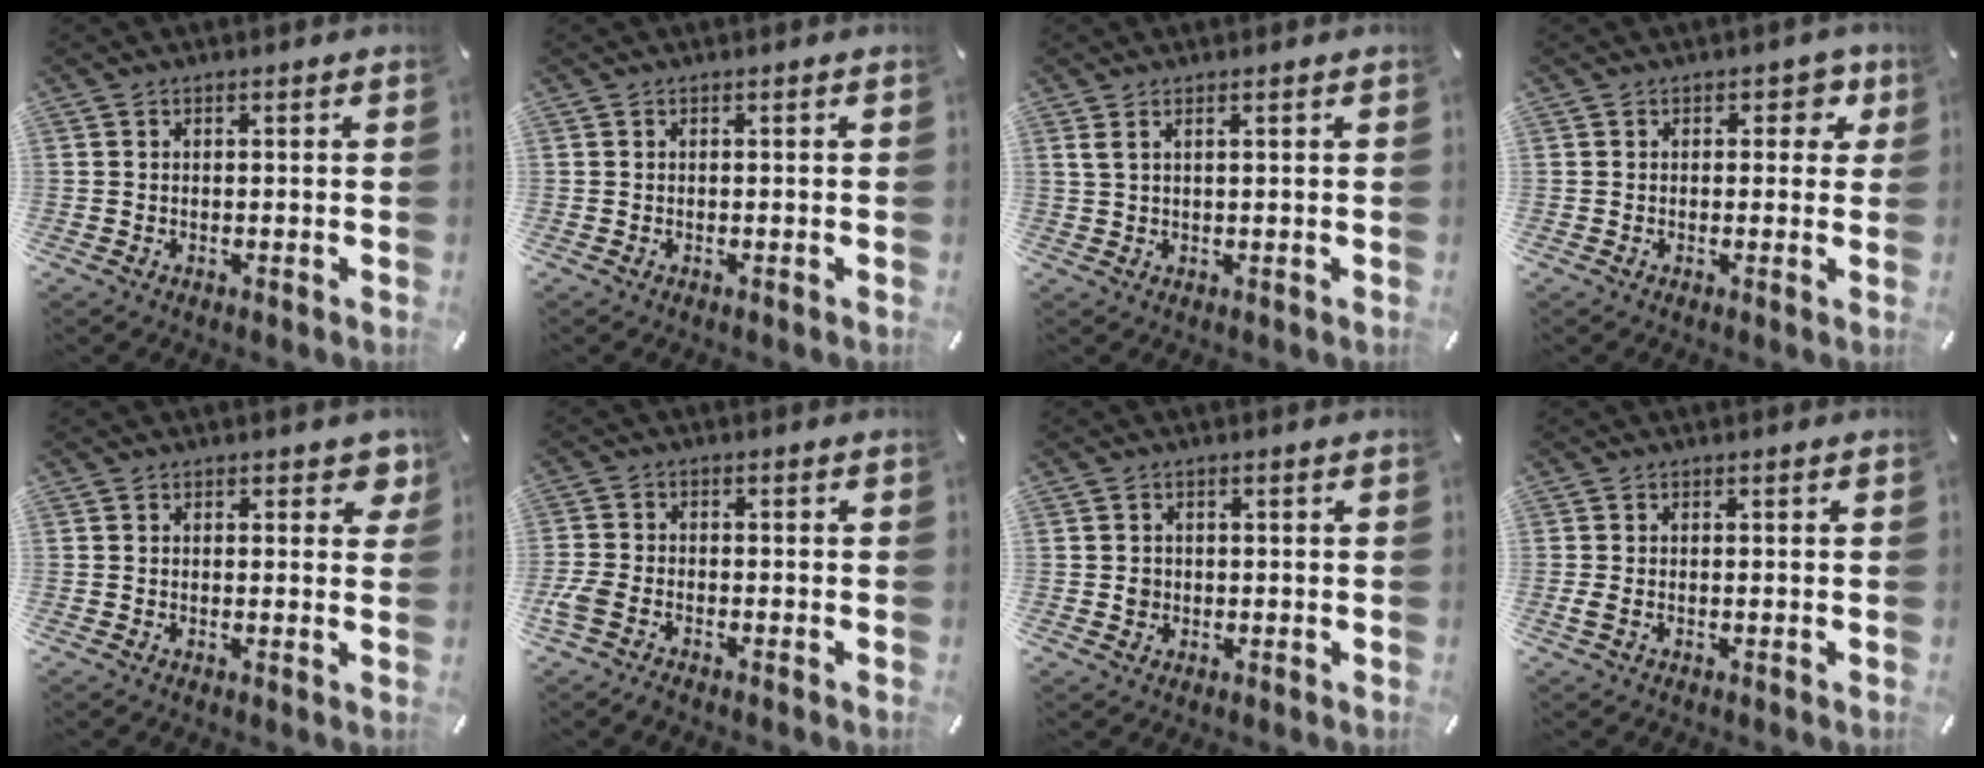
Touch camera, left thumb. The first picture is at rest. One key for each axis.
{"total": 0.0}
{"total": 1.9, "fx": 0.9, "fy": 0.3, "fz": 1.6, "tx": -0.035, "ty": 0.000, "tz": 0.016}
{"total": 4.3, "fx": 1.5, "fy": 3.0, "fz": 2.8, "tx": -0.020, "ty": -0.001, "tz": 0.016}
{"total": 3.0, "fx": 1.7, "fy": 1.7, "fz": 1.8, "tx": -0.010, "ty": -0.005, "tz": 0.021}
{"total": 3.8, "fx": -2.4, "fy": 1.7, "fz": 2.4, "tx": -0.073, "ty": 0.000, "tz": -0.054}
{"total": 1.7, "fx": 0.0, "fy": 1.6, "fz": 0.5, "tx": -0.003, "ty": 0.002, "tz": -0.005}
{"total": 1.0, "fx": -0.1, "fy": 0.3, "fz": 1.0, "tx": -0.019, "ty": -0.001, "tz": -0.003}